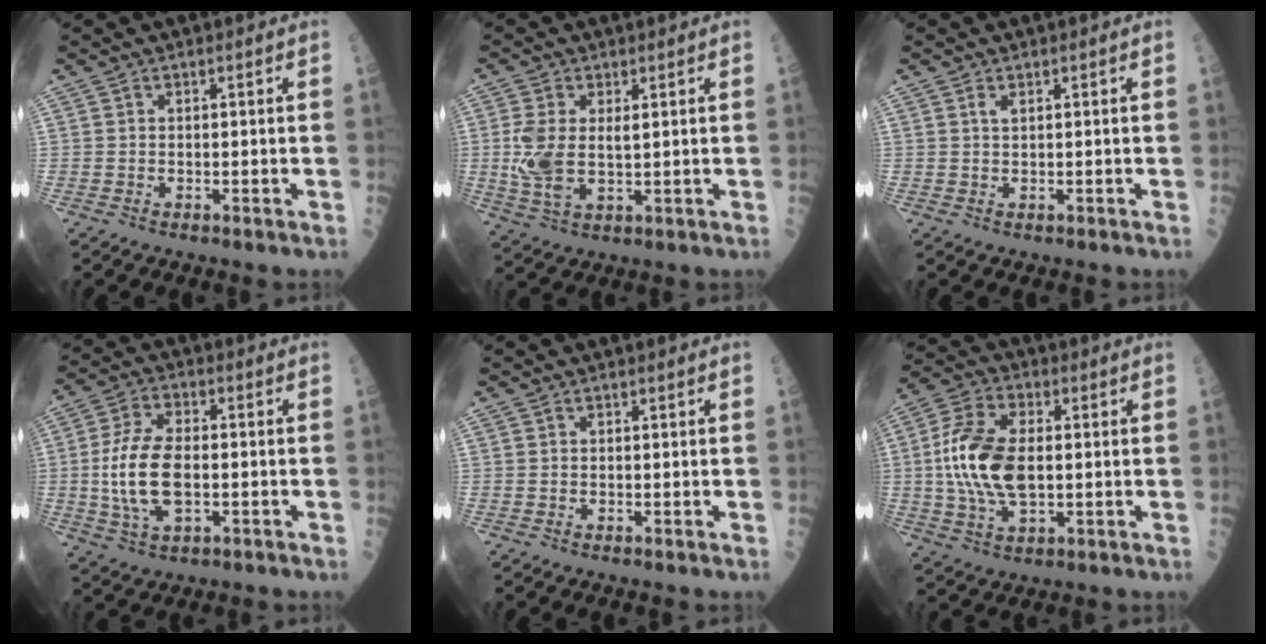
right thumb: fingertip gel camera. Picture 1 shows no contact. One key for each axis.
{"total": 8.1, "fx": 0.7, "fy": 4.3, "fz": 6.9, "tx": -0.154, "ty": -0.004, "tz": 0.022}
{"total": 1.0, "fx": 0.5, "fy": 0.3, "fz": 0.8, "tx": -0.013, "ty": 0.000, "tz": 0.008}
{"total": 12.5, "fx": -1.3, "fy": 6.4, "fz": 10.7, "tx": -0.212, "ty": 0.009, "tz": -0.025}
{"total": 0.0}
{"total": 14.7, "fx": 0.1, "fy": 7.8, "fz": 12.5, "tx": -0.253, "ty": 0.008, "tz": -0.001}